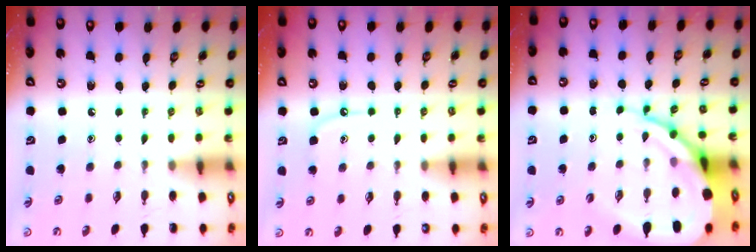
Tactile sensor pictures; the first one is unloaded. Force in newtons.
{"total": 5.2, "press": 5.2, "slide": 0.7}
{"total": 15.2, "press": 15.1, "slide": 1.5}